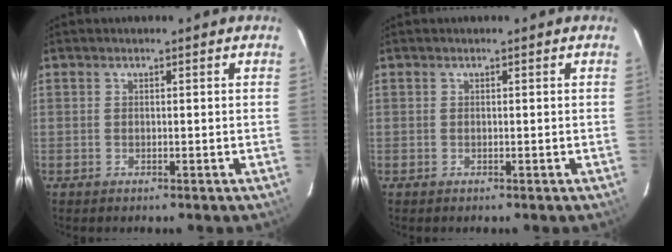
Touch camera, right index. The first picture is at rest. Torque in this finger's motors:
{"motor_torque": [0.00, 0.00, 0.00, 0.00]}